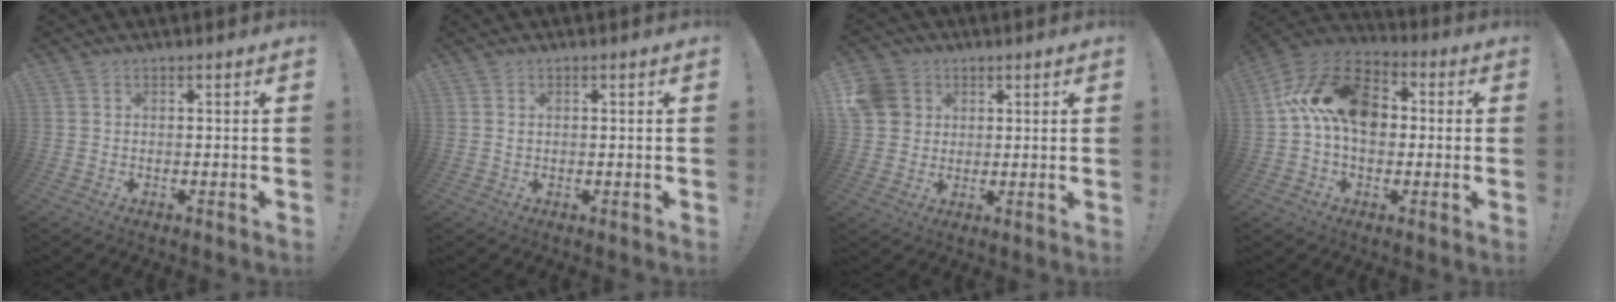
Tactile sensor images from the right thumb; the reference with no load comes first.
{"total": 0.7, "force": [0.2, 0.6, 0.3], "torque": [-0.007, 0.004, 0.004]}
{"total": 8.7, "force": [2.9, 7.7, 2.8], "torque": [-0.058, -0.008, 0.059]}
{"total": 18.2, "force": [2.6, 12.4, 13.1], "torque": [-0.227, 0.022, 0.048]}